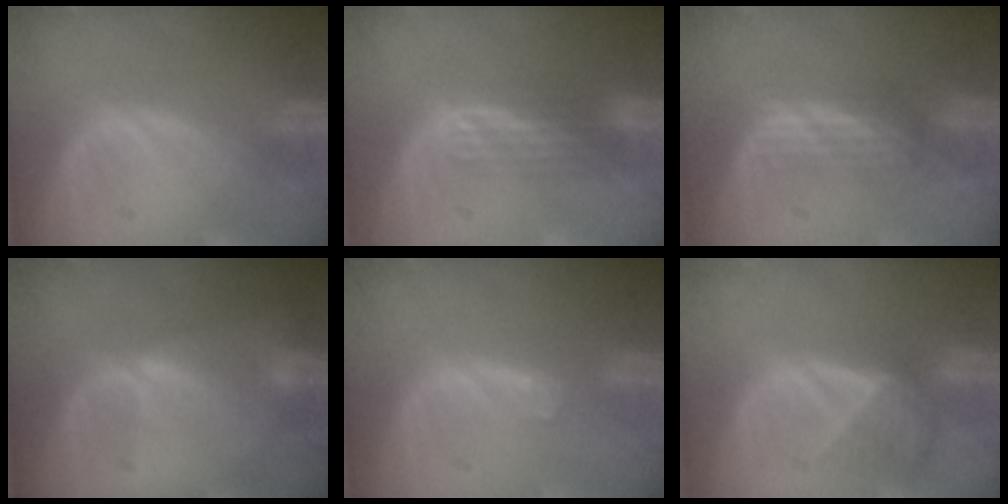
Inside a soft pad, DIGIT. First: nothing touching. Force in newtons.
{"total": 2.9, "press": 2.7, "slide": 1.2}
{"total": 2.7, "press": 2.5, "slide": 0.9}
{"total": 2.4, "press": 2.4, "slide": 0.2}
{"total": 1.5, "press": 1.2, "slide": 0.9}
{"total": 3.6, "press": 3.4, "slide": 1.1}